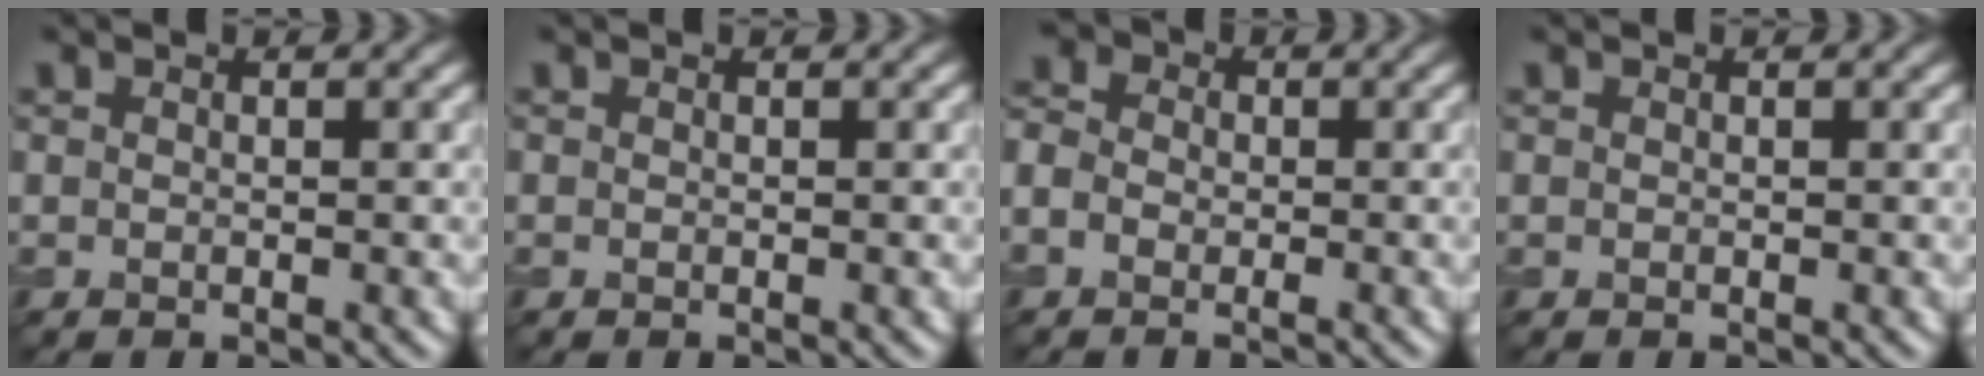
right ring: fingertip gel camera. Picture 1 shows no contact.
{"total": 0.0}
{"total": 5.7, "force": [-1.9, 4.3, 3.2], "torque": [-0.068, 0.015, -0.042]}
{"total": 0.0}